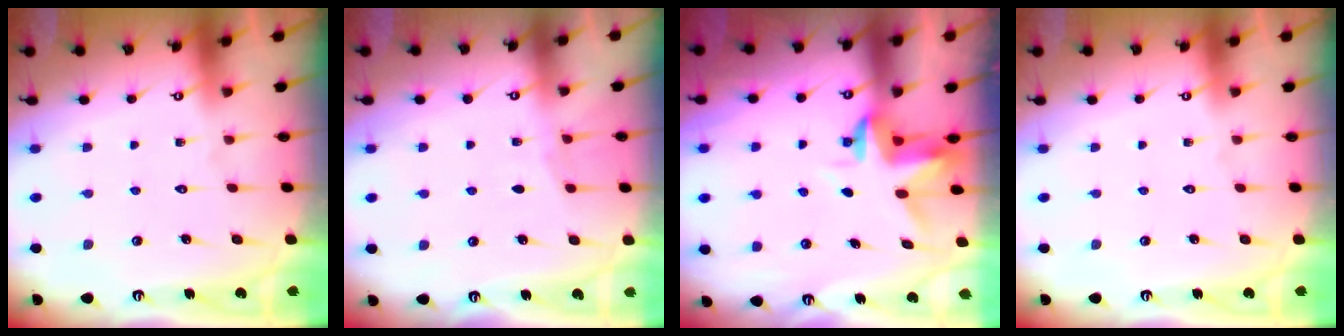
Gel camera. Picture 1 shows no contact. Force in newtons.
{"total": 4.2, "press": 4.2, "slide": 0.4}
{"total": 3.3, "press": 3.3, "slide": 0.4}
{"total": 0.0}